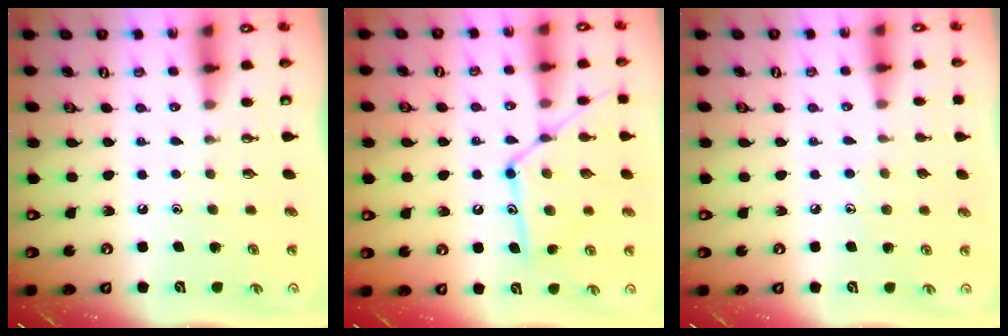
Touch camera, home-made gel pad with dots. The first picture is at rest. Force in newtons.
{"total": 14.2, "press": 14.2, "slide": 0.9}
{"total": 4.8, "press": 4.7, "slide": 0.6}